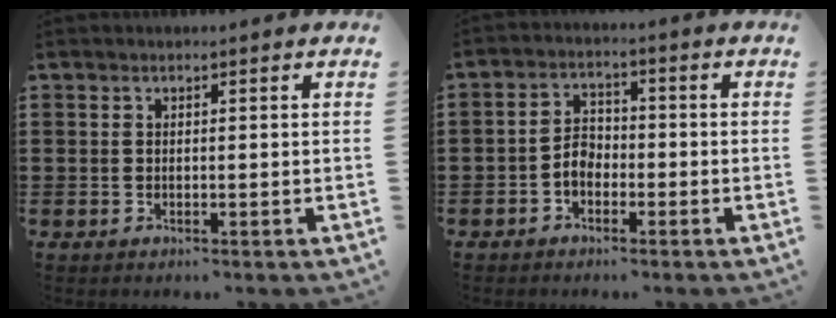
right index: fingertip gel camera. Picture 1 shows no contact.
{"total": 3.5, "force": [-1.7, 2.3, 2.0], "torque": [-0.054, 0.003, -0.040]}